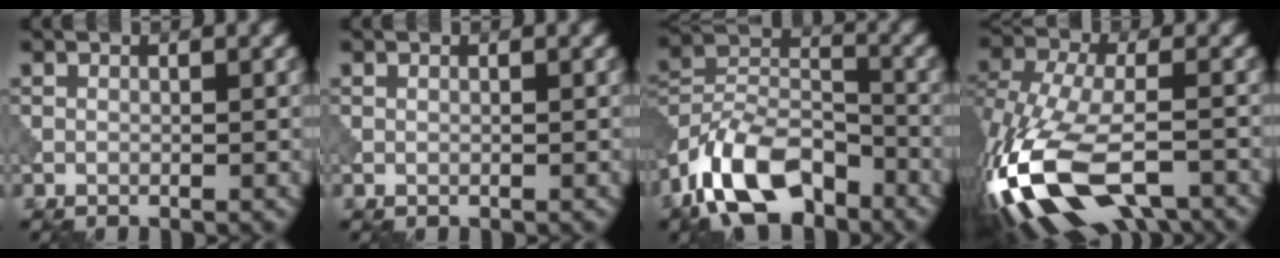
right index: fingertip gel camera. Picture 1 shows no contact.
{"total": 0.0}
{"total": 10.0, "force": [-6.6, 4.8, 5.8], "torque": [-0.105, 0.004, -0.141]}
{"total": 14.4, "force": [-6.9, 6.8, 10.7], "torque": [-0.245, -0.016, -0.128]}